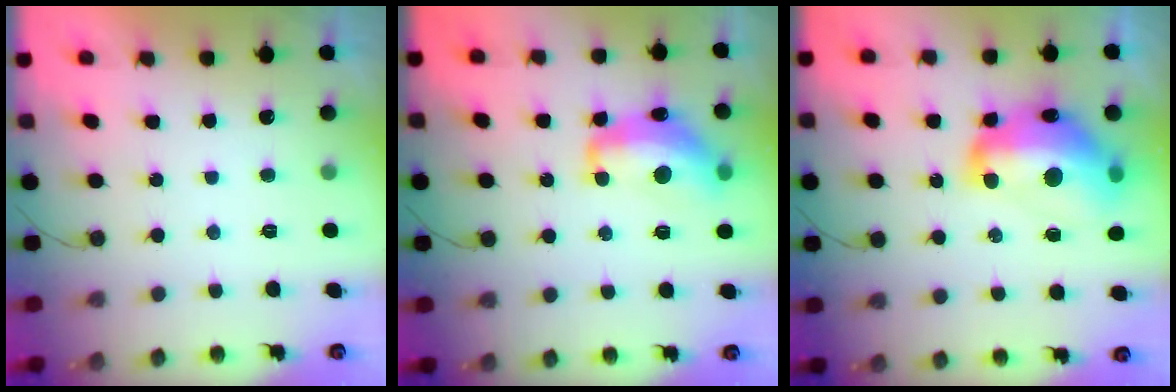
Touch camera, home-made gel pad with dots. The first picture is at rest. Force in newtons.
{"total": 14.3, "press": 14.2, "slide": 1.1}
{"total": 19.3, "press": 19.0, "slide": 3.1}